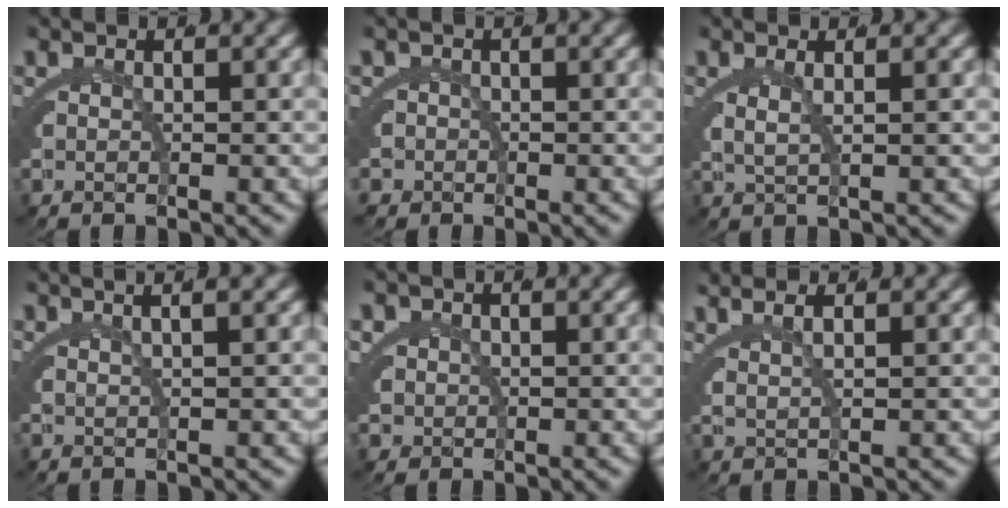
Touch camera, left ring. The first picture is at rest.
{"total": 3.2, "force": [-1.6, 2.7, 0.1], "torque": [-0.007, -0.013, -0.033]}
{"total": 2.1, "force": [0.8, 0.4, 1.9], "torque": [-0.037, -0.007, 0.020]}
{"total": 4.0, "force": [2.8, 0.2, 2.8], "torque": [-0.013, 0.025, 0.040]}
{"total": 3.6, "force": [0.0, 3.4, 1.3], "torque": [-0.045, -0.017, 0.005]}
{"total": 3.8, "force": [2.8, 1.2, 2.3], "torque": [-0.033, 0.014, 0.044]}